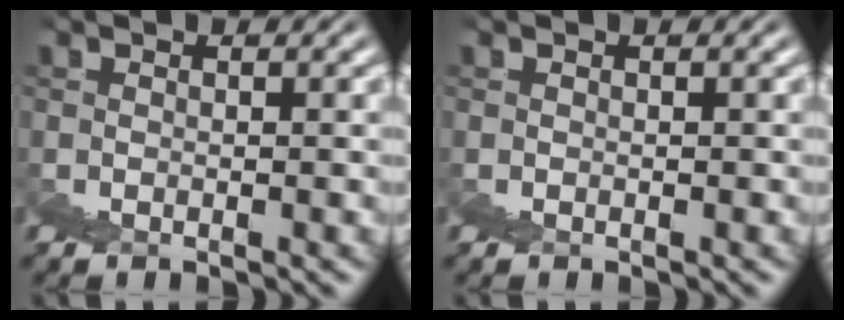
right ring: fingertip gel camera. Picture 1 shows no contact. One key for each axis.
{"total": 0.0}